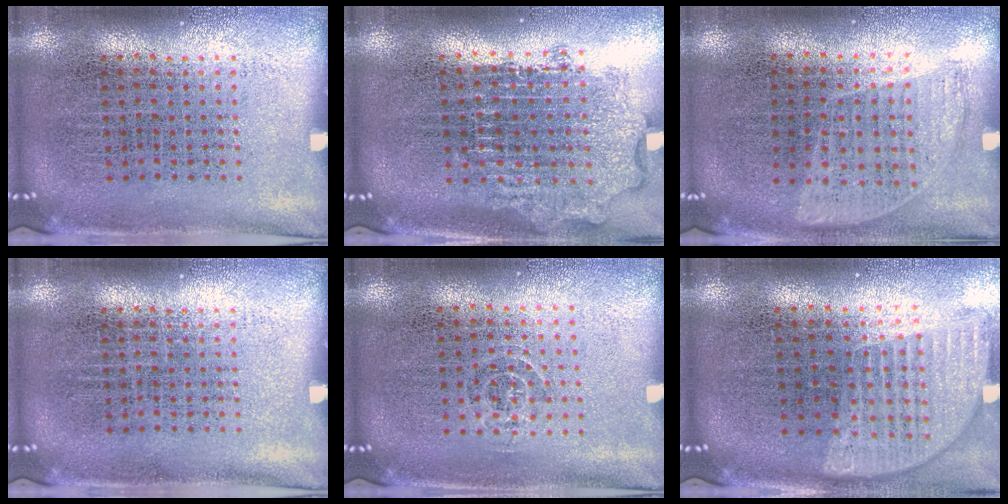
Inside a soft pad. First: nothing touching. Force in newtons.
{"total": 1.9, "press": 1.5, "slide": 1.1}
{"total": 0.9, "press": 0.8, "slide": 0.4}
{"total": 0.0}
{"total": 0.8, "press": 0.5, "slide": 0.6}
{"total": 1.2, "press": 1.2, "slide": 0.5}